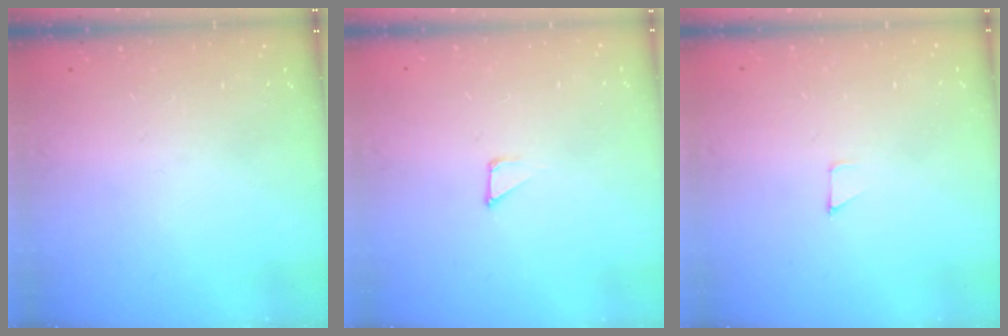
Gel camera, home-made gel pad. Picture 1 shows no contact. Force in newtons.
{"total": 1.7, "press": 1.7, "slide": 0.0}
{"total": 2.6, "press": 2.6, "slide": 0.2}